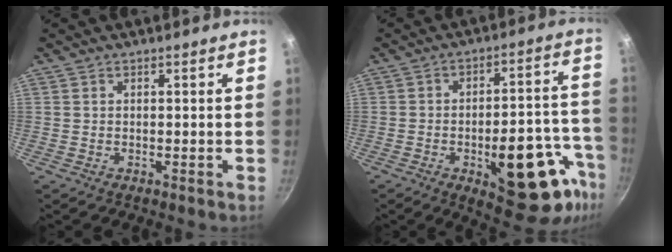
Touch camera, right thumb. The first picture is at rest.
{"total": 21.1, "force": [-8.5, 9.1, 17.1], "torque": [-0.154, 0.037, -0.105]}